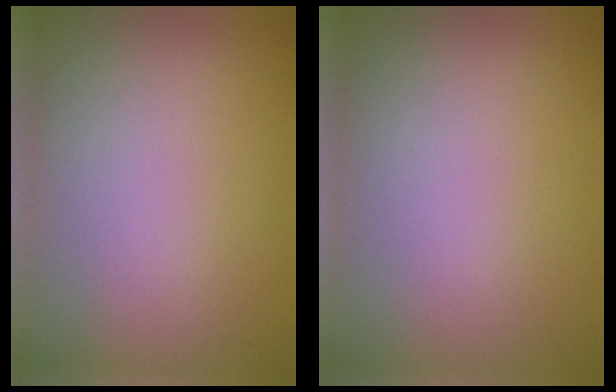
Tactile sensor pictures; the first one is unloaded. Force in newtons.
{"total": 0.0}